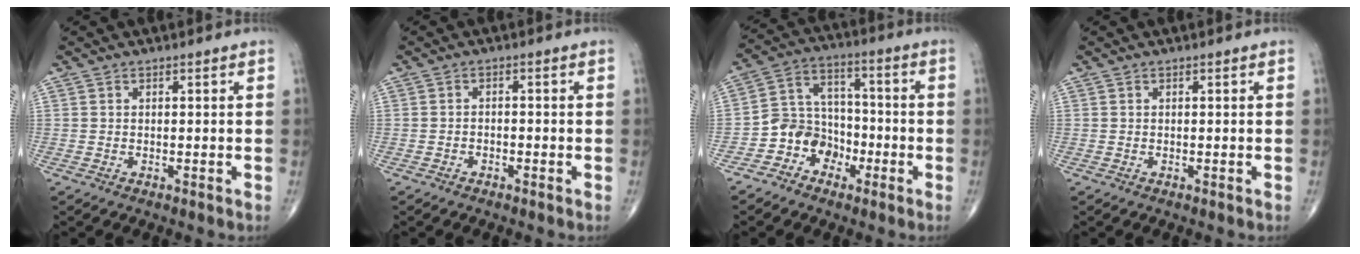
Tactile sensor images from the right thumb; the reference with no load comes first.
{"total": 1.0, "force": [-0.7, 0.6, 0.4], "torque": [-0.007, 0.006, -0.014]}
{"total": 8.5, "force": [-3.9, 7.2, 2.4], "torque": [-0.001, 0.053, -0.078]}
{"total": 0.0}